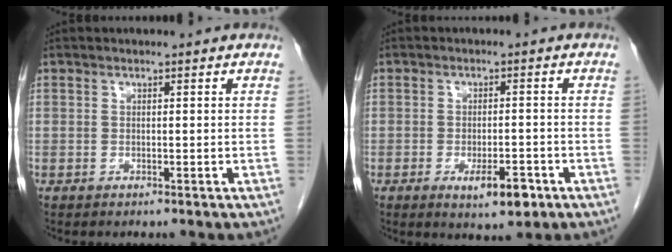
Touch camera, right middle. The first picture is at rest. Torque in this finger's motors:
{"motor_torque": [0.76, -0.18, 0.20, 0.05]}